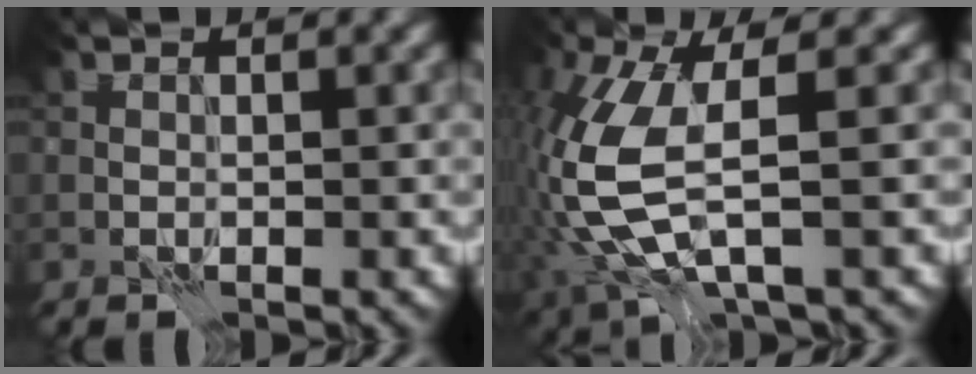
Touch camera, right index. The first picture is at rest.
{"total": 8.9, "force": [-0.4, 3.9, 8.0], "torque": [-0.211, -0.018, -0.004]}